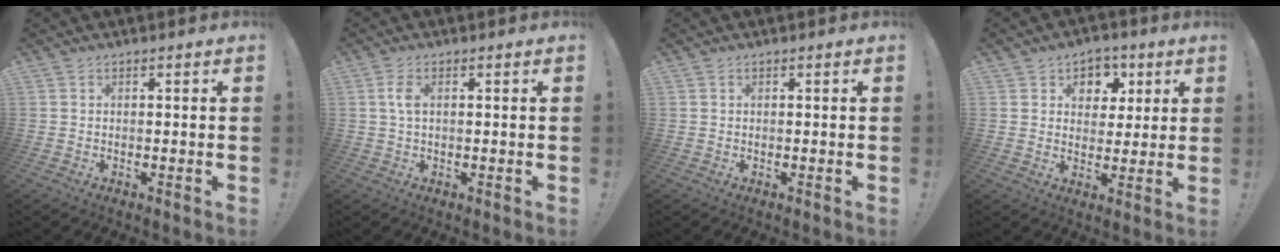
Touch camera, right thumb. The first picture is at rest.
{"total": 3.4, "force": [0.7, 1.7, 2.8], "torque": [-0.055, 0.007, 0.012]}
{"total": 0.0}
{"total": 7.3, "force": [2.6, 6.5, 2.0], "torque": [-0.021, -0.015, 0.052]}